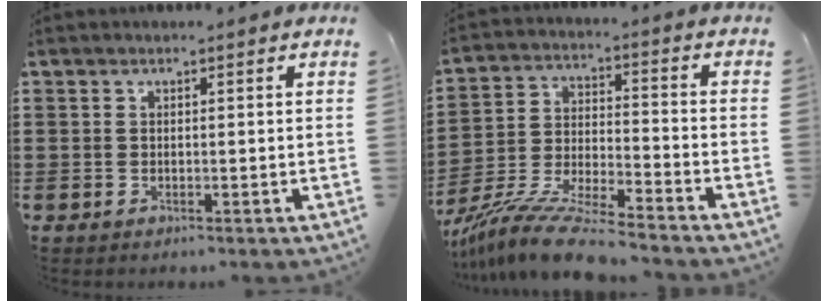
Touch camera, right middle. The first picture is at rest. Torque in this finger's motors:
{"motor_torque": [1.27, -0.87, 0.31, 0.11]}